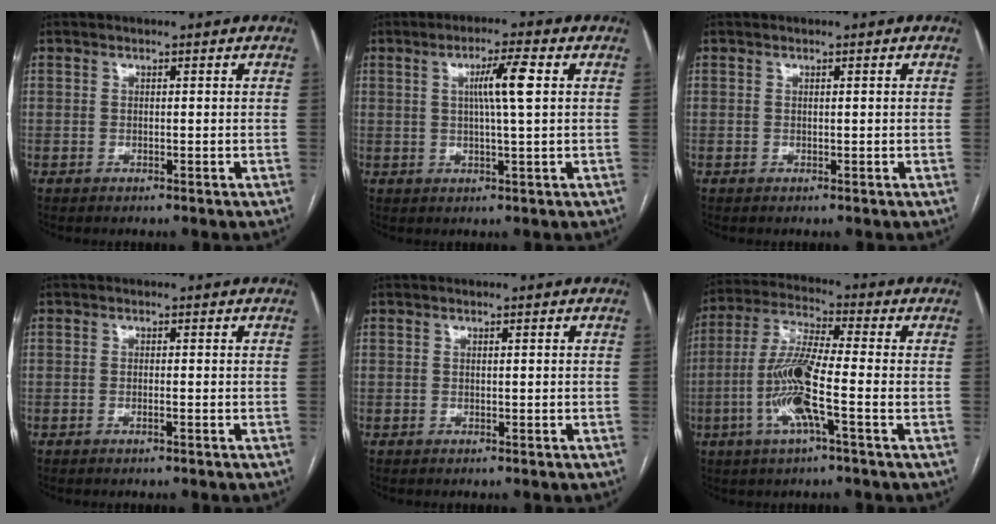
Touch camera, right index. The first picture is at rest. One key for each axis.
{"total": 5.8, "fx": 1.2, "fy": -0.4, "fz": 5.6, "tx": -0.098, "ty": 0.003, "tz": 0.022}
{"total": 0.0}
{"total": 0.6, "fx": -0.3, "fy": -0.1, "fz": 0.5, "tx": -0.012, "ty": 0.000, "tz": -0.004}
{"total": 0.0}
{"total": 10.9, "fx": -2.8, "fy": 0.5, "fz": 10.5, "tx": -0.218, "ty": -0.004, "tz": -0.063}